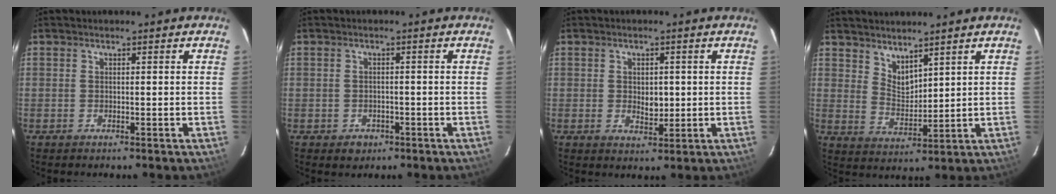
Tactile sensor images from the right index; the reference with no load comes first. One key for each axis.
{"total": 2.9, "fx": -1.2, "fy": 2.5, "fz": 0.9, "tx": -0.023, "ty": 0.002, "tz": -0.008}
{"total": 3.7, "fx": 0.0, "fy": 2.6, "fz": 2.7, "tx": -0.043, "ty": -0.002, "tz": 0.004}
{"total": 4.9, "fx": 4.2, "fy": 1.7, "fz": 2.0, "tx": -0.032, "ty": -0.008, "tz": 0.081}